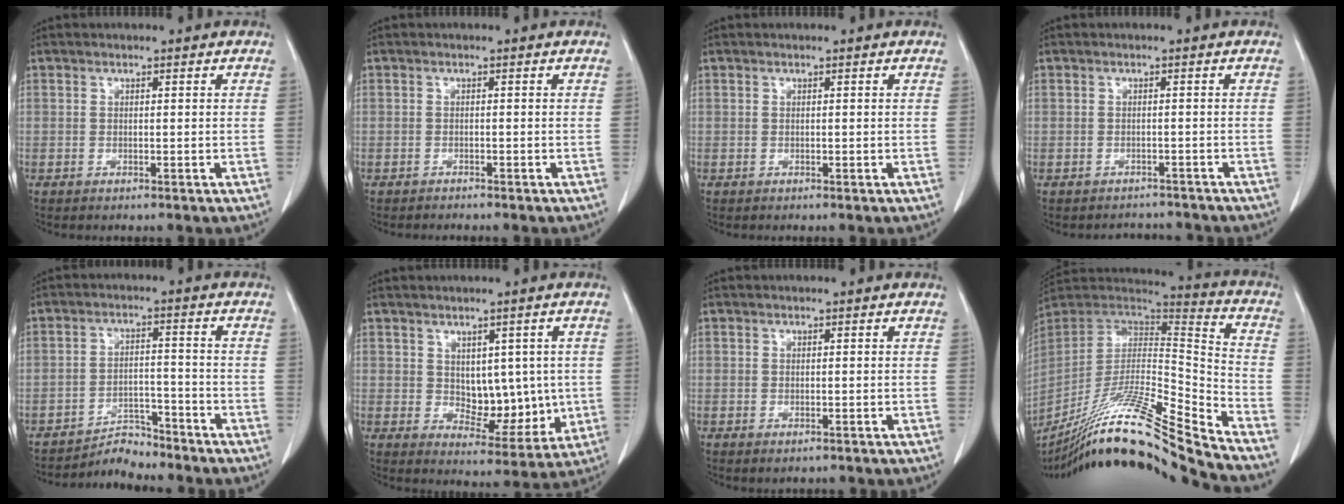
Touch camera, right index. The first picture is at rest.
{"total": 1.3, "force": [-1.3, 0.0, 0.3], "torque": [-0.007, -0.003, -0.015]}
{"total": 0.0}
{"total": 3.1, "force": [-2.9, 1.1, -0.6], "torque": [0.009, 0.005, -0.039]}
{"total": 4.8, "force": [-4.7, 0.5, -0.5], "torque": [0.008, 0.005, -0.075]}
{"total": 7.9, "force": [0.6, 4.8, 6.2], "torque": [-0.071, 0.000, 0.029]}
{"total": 1.0, "force": [-0.6, 0.4, 0.7], "torque": [-0.010, -0.002, -0.004]}
{"total": 24.2, "force": [-20.0, -1.1, 13.6], "torque": [-0.238, -0.018, -0.353]}